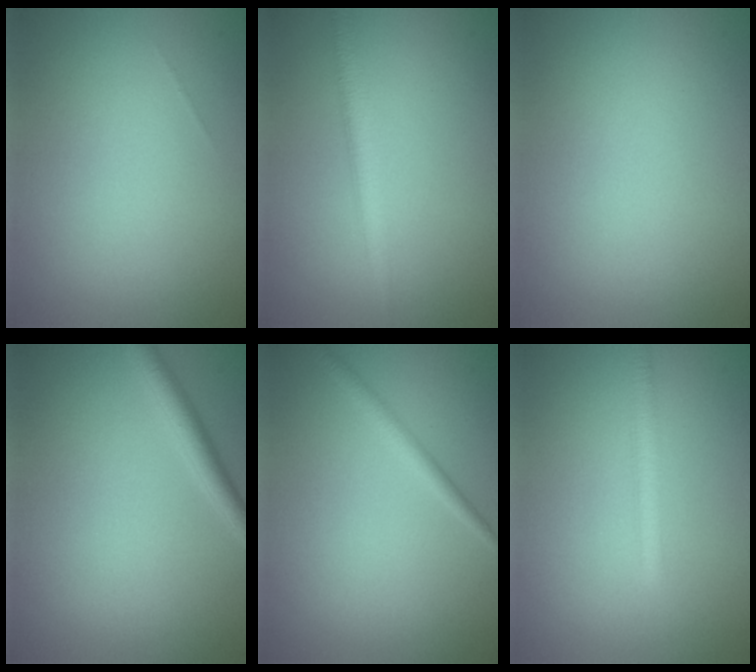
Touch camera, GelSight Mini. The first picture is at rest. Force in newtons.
{"total": 2.3, "press": 2.3, "slide": 0.1}
{"total": 0.0}
{"total": 2.3, "press": 2.3, "slide": 0.2}
{"total": 1.4, "press": 1.4, "slide": 0.0}
{"total": 1.9, "press": 1.9, "slide": 0.0}